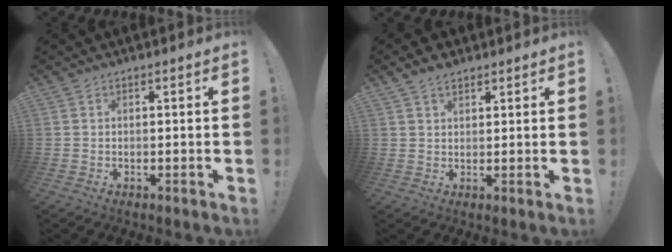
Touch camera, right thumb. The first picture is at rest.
{"total": 3.4, "force": [2.5, 1.8, 1.3], "torque": [-0.016, -0.012, 0.046]}